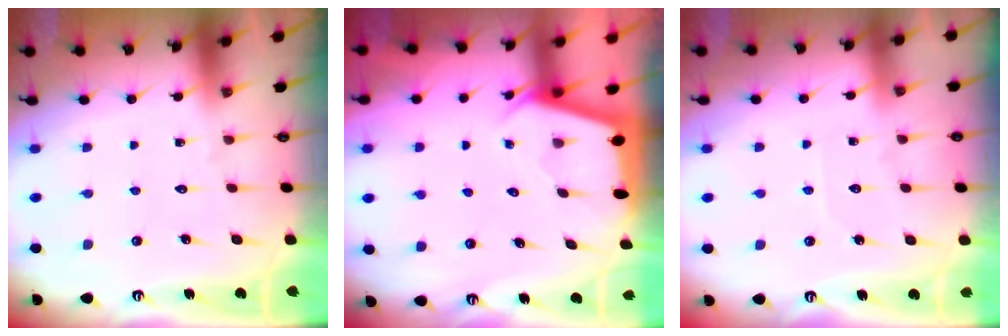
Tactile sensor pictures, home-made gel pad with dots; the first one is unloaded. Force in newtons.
{"total": 2.3, "press": 2.3, "slide": 0.3}
{"total": 3.8, "press": 3.8, "slide": 0.5}